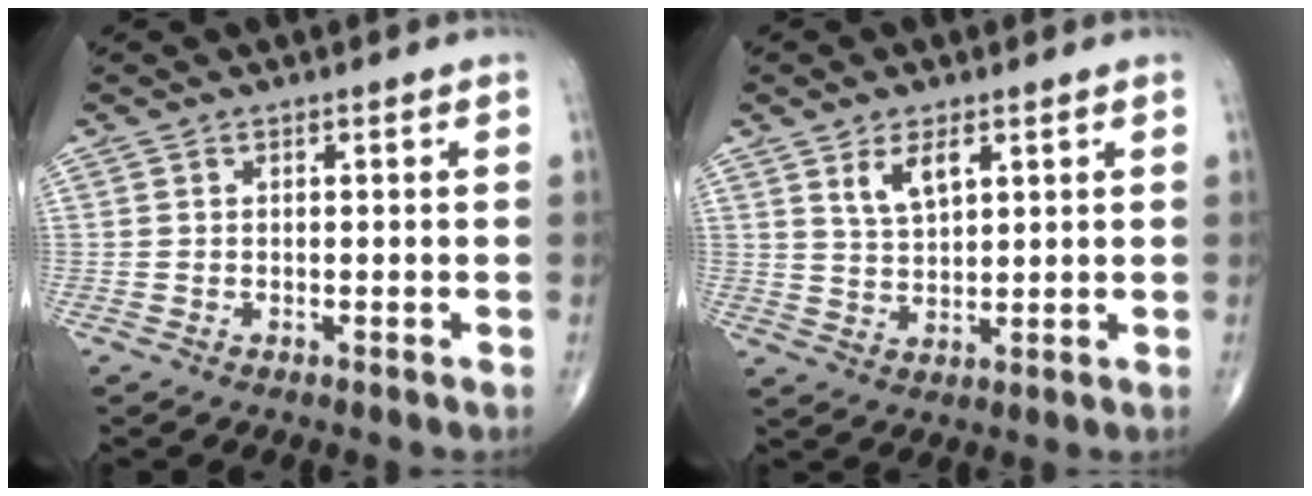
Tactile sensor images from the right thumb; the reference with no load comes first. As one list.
[{"total": 5.5, "force": [2.7, 2.6, 4.0], "torque": [-0.066, -0.016, 0.056]}]